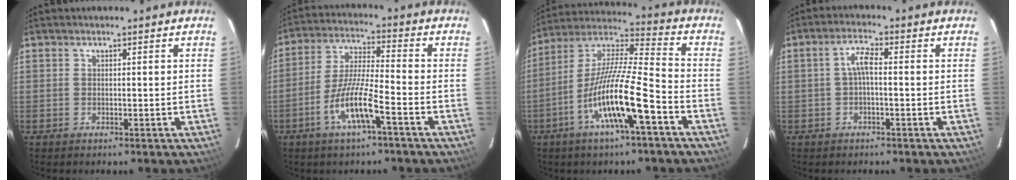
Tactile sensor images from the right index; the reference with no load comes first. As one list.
[{"total": 9.6, "force": [-5.0, 0.8, 8.2], "torque": [-0.173, -0.003, -0.095]}, {"total": 14.9, "force": [-6.8, 1.5, 13.2], "torque": [-0.257, -0.011, -0.132]}, {"total": 3.3, "force": [-0.4, 0.8, 3.1], "torque": [-0.065, 0.012, -0.006]}]